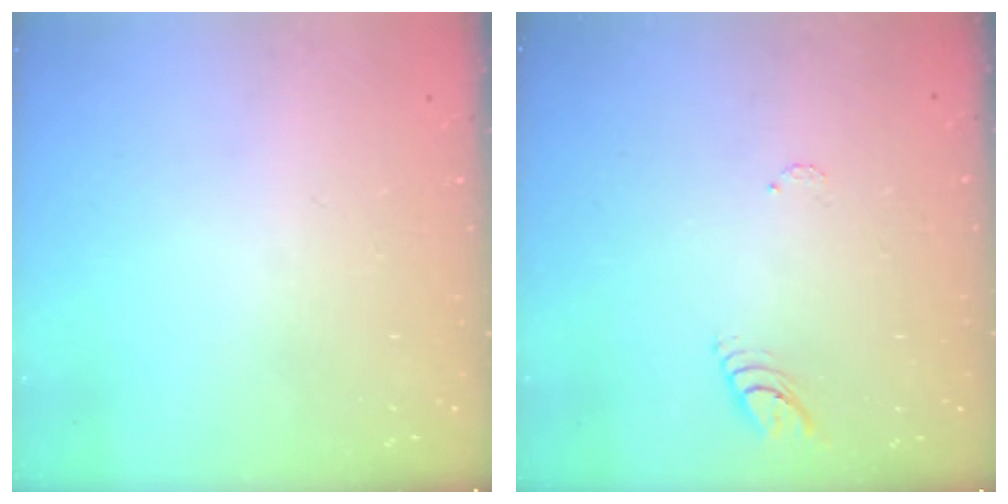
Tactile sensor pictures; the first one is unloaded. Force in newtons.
{"total": 4.8, "press": 4.8, "slide": 0.4}